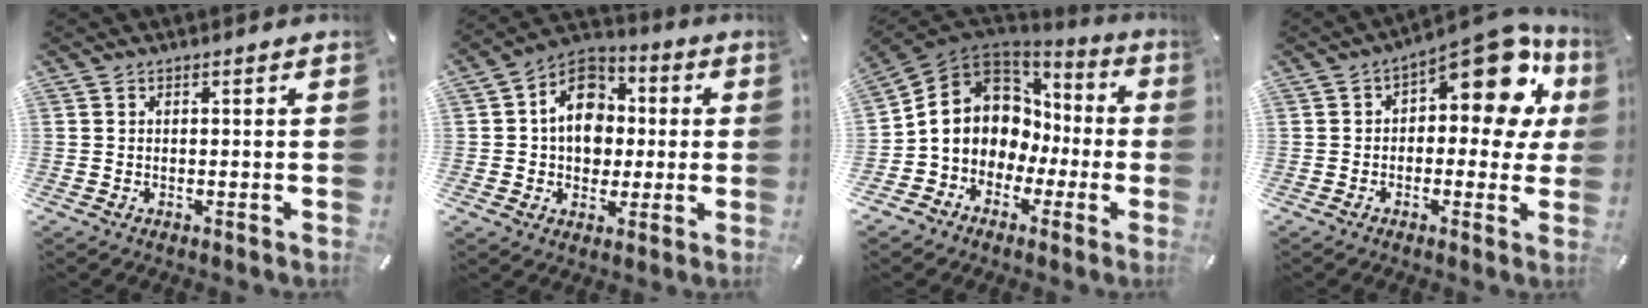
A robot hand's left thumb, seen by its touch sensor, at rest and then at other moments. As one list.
[{"total": 12.2, "force": [0.1, 10.4, 6.5], "torque": [-0.113, 0.014, 0.002]}, {"total": 11.8, "force": [-0.2, 10.9, 4.5], "torque": [-0.102, -0.015, 0.002]}, {"total": 14.3, "force": [6.9, 6.8, 10.6], "torque": [-0.142, -0.051, 0.115]}]